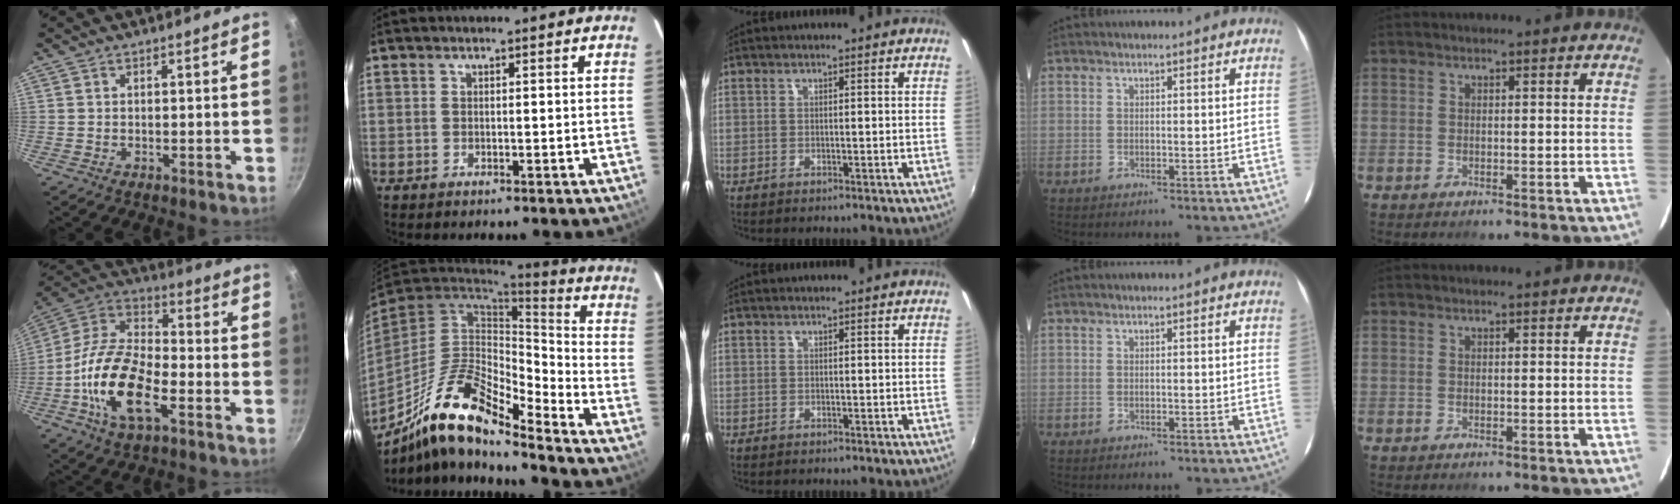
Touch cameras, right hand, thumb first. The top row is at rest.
{"thumb": {"total": 18.1, "force": [-6.3, 8.6, 14.6], "torque": [-0.274, 0.038, -0.139]}, "index": {"total": 17.5, "force": [-12.4, 4.8, 11.4], "torque": [-0.214, -0.013, -0.237]}}